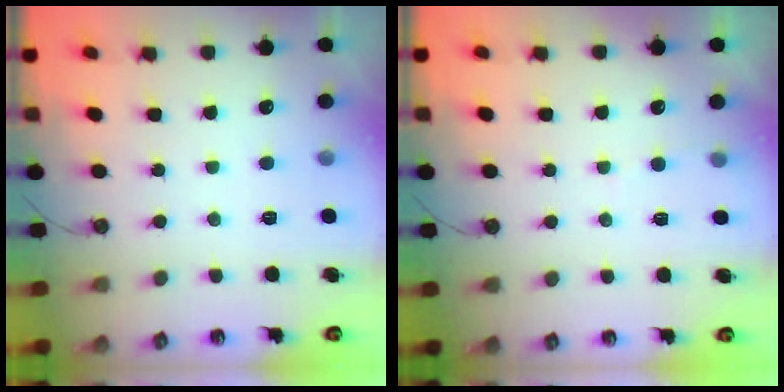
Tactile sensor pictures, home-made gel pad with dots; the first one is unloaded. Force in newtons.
{"total": 2.8, "press": 2.8, "slide": 0.2}